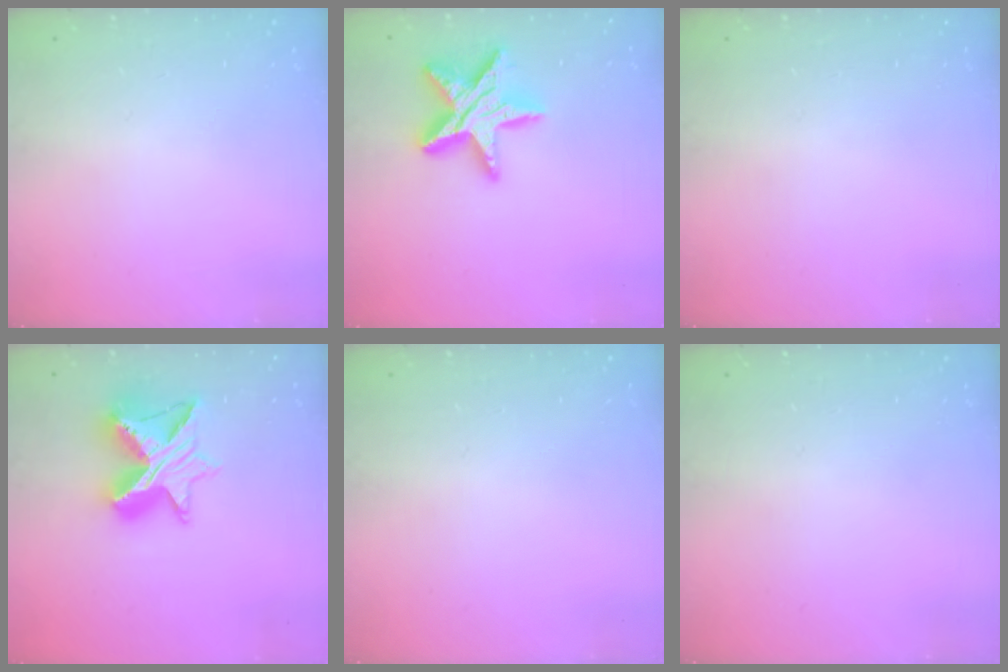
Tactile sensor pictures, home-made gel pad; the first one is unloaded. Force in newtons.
{"total": 17.4, "press": 17.3, "slide": 1.1}
{"total": 0.0}
{"total": 13.3, "press": 13.3, "slide": 0.8}
{"total": 0.0}
{"total": 0.0}